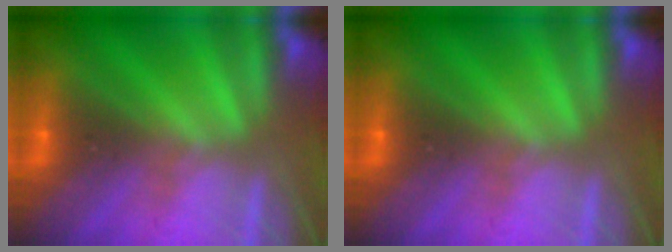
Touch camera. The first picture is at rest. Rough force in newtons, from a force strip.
{"total": 0.0}